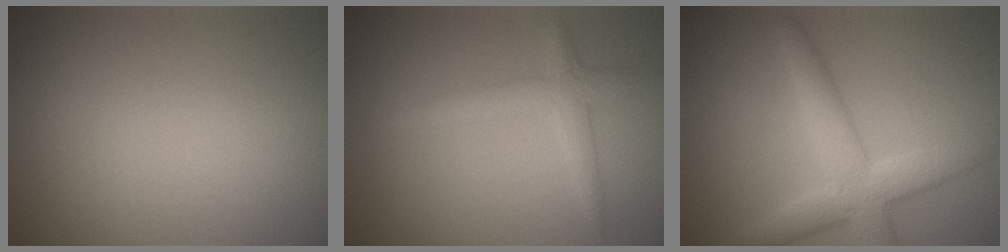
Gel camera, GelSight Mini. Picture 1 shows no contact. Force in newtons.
{"total": 2.3, "press": 2.3, "slide": 0.1}
{"total": 5.0, "press": 5.0, "slide": 0.3}